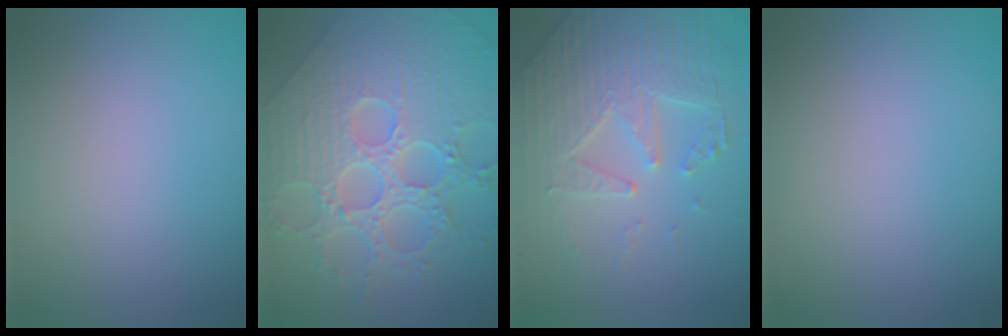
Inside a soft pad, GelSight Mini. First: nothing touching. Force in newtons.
{"total": 9.4, "press": 6.9, "slide": 6.4}
{"total": 5.3, "press": 5.0, "slide": 2.0}
{"total": 0.0}